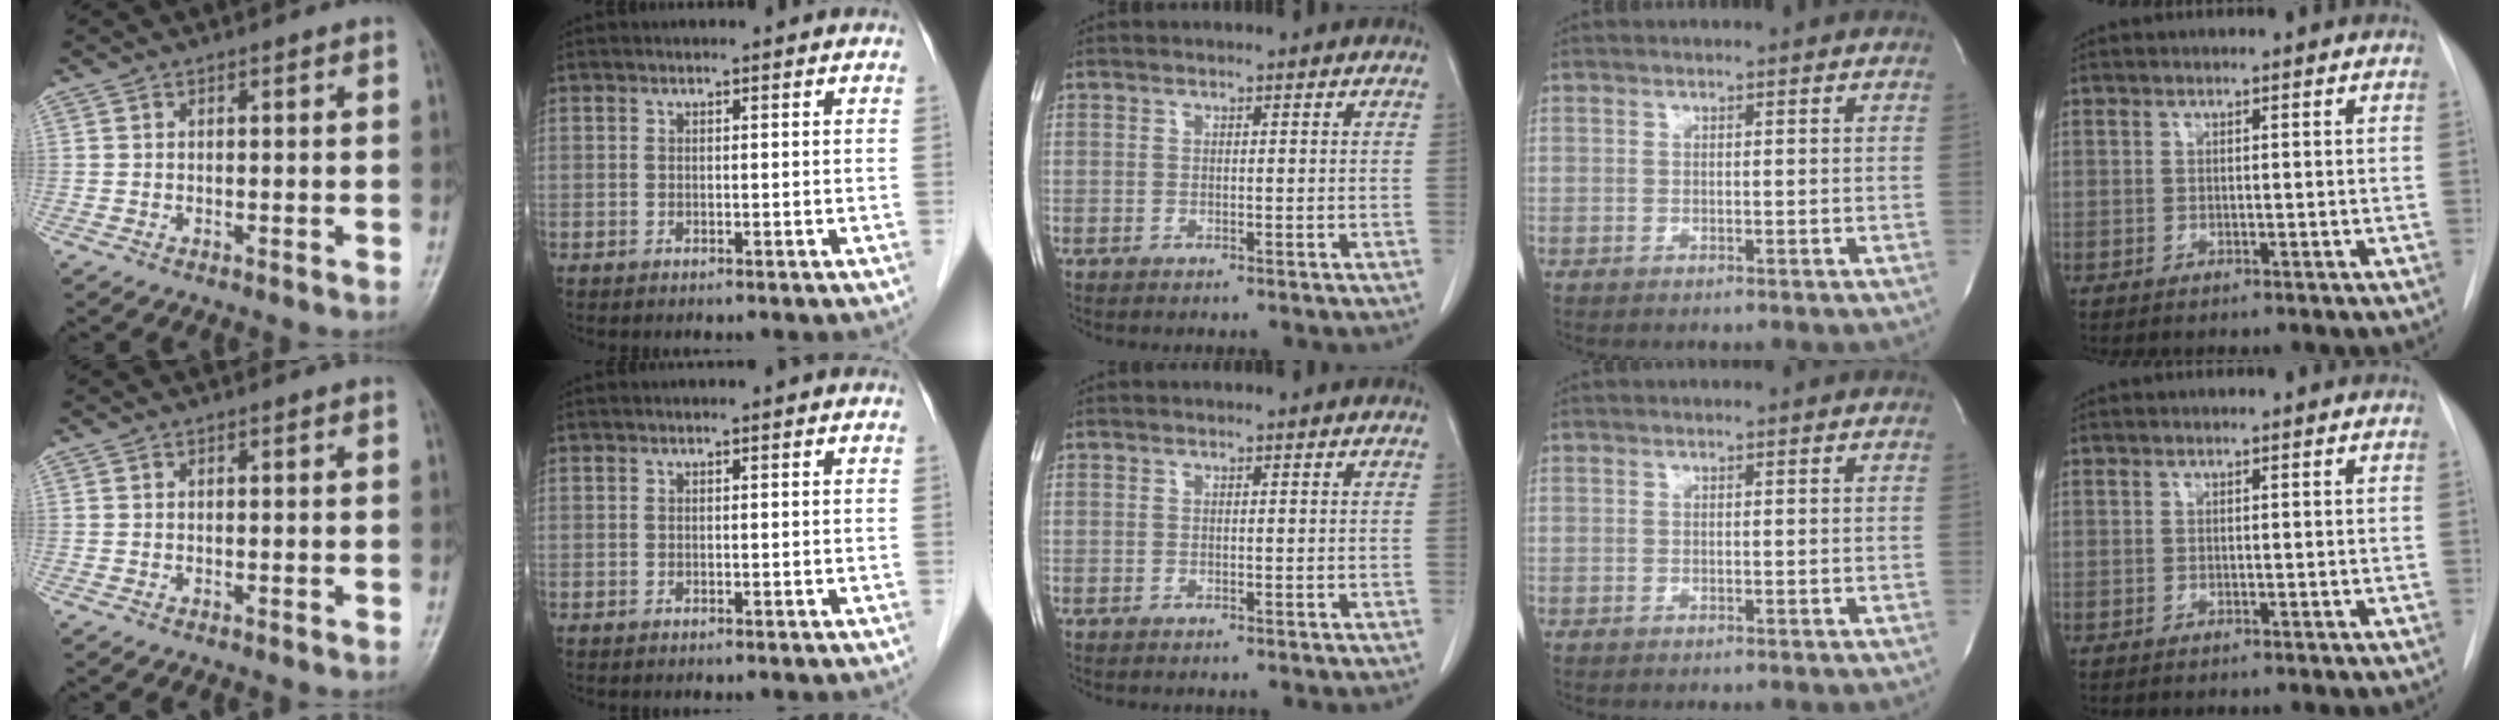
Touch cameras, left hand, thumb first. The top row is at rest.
{}